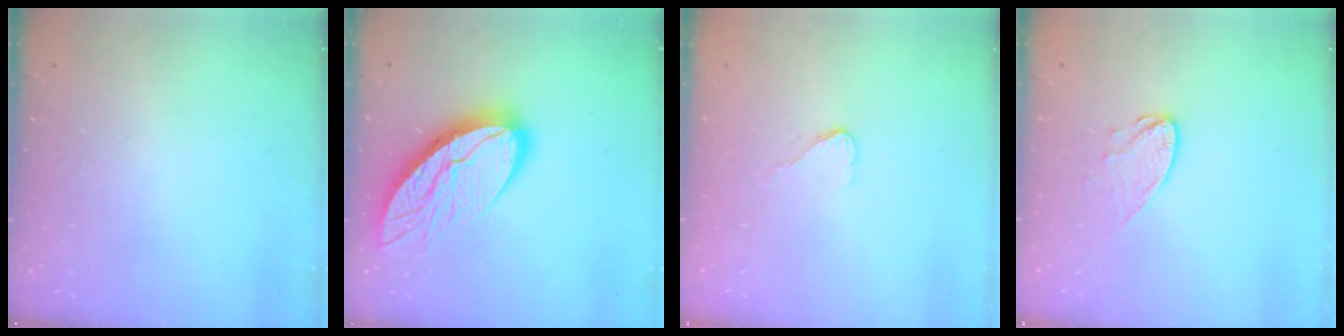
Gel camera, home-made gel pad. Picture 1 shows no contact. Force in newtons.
{"total": 15.0, "press": 15.0, "slide": 1.5}
{"total": 3.5, "press": 3.5, "slide": 0.3}
{"total": 7.1, "press": 7.1, "slide": 0.3}